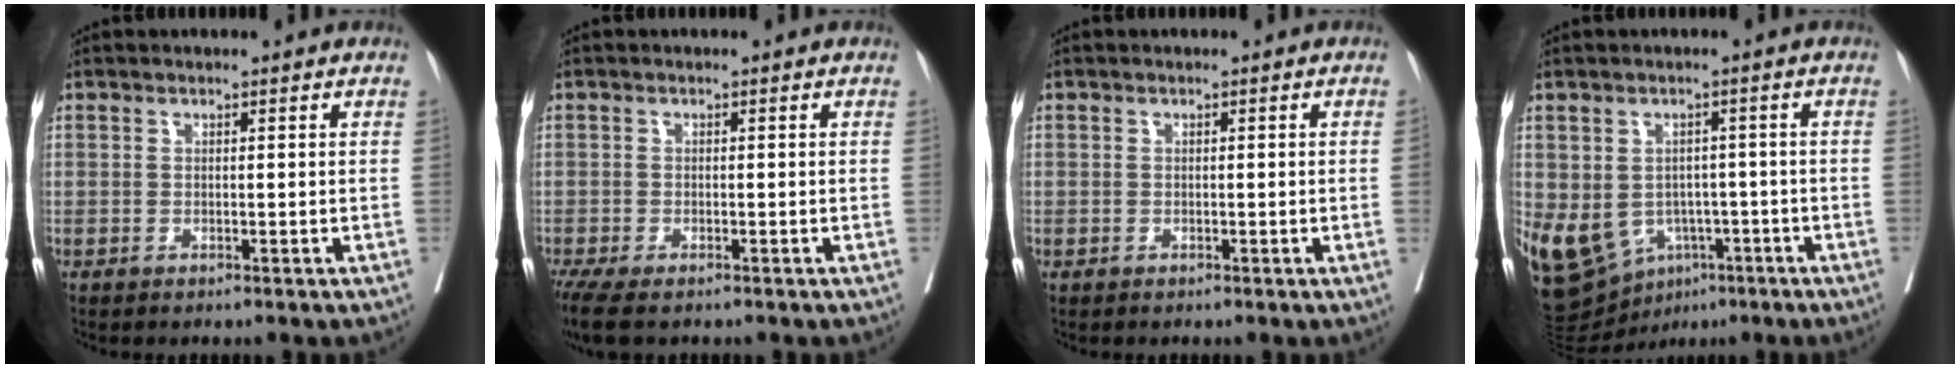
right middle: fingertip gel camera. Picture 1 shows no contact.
{"total": 5.7, "force": [-4.3, 1.7, 3.4], "torque": [-0.061, -0.017, -0.074]}
{"total": 0.0}
{"total": 11.7, "force": [-4.5, 9.0, 5.9], "torque": [-0.120, 0.013, -0.055]}